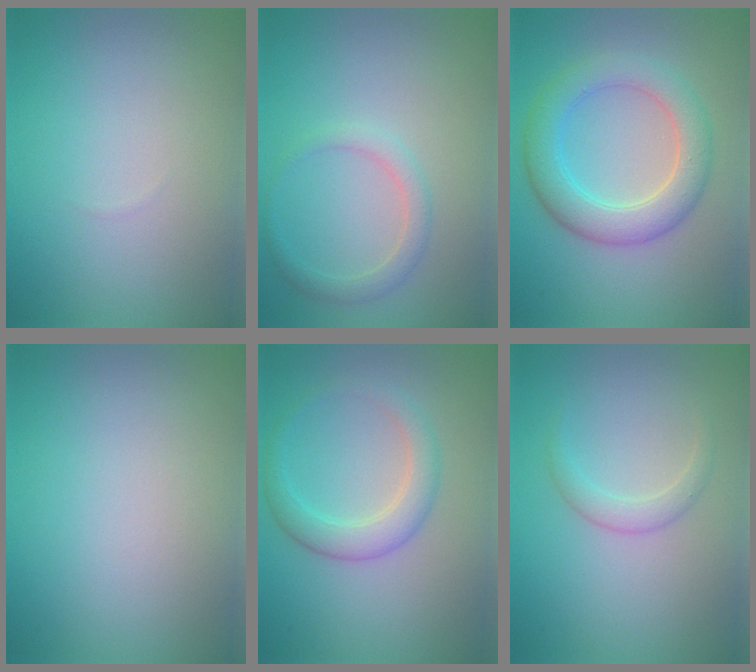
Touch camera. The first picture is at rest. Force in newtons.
{"total": 1.9, "press": 1.9, "slide": 0.1}
{"total": 5.3, "press": 5.2, "slide": 0.3}
{"total": 0.0}
{"total": 3.2, "press": 3.2, "slide": 0.1}
{"total": 1.6, "press": 1.6, "slide": 0.0}